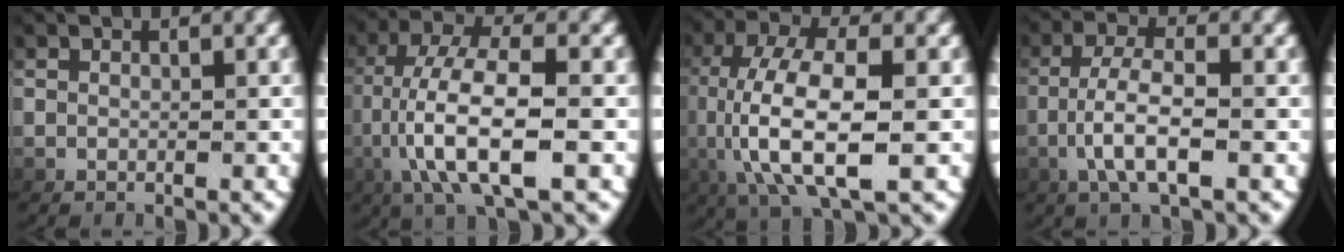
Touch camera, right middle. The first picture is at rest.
{"total": 7.2, "force": [-0.8, 2.6, 6.7], "torque": [-0.155, -0.018, 0.003]}
{"total": 8.2, "force": [-0.4, 3.5, 7.4], "torque": [-0.172, -0.021, 0.013]}
{"total": 4.2, "force": [-0.9, 1.1, 3.9], "torque": [-0.086, -0.008, -0.007]}